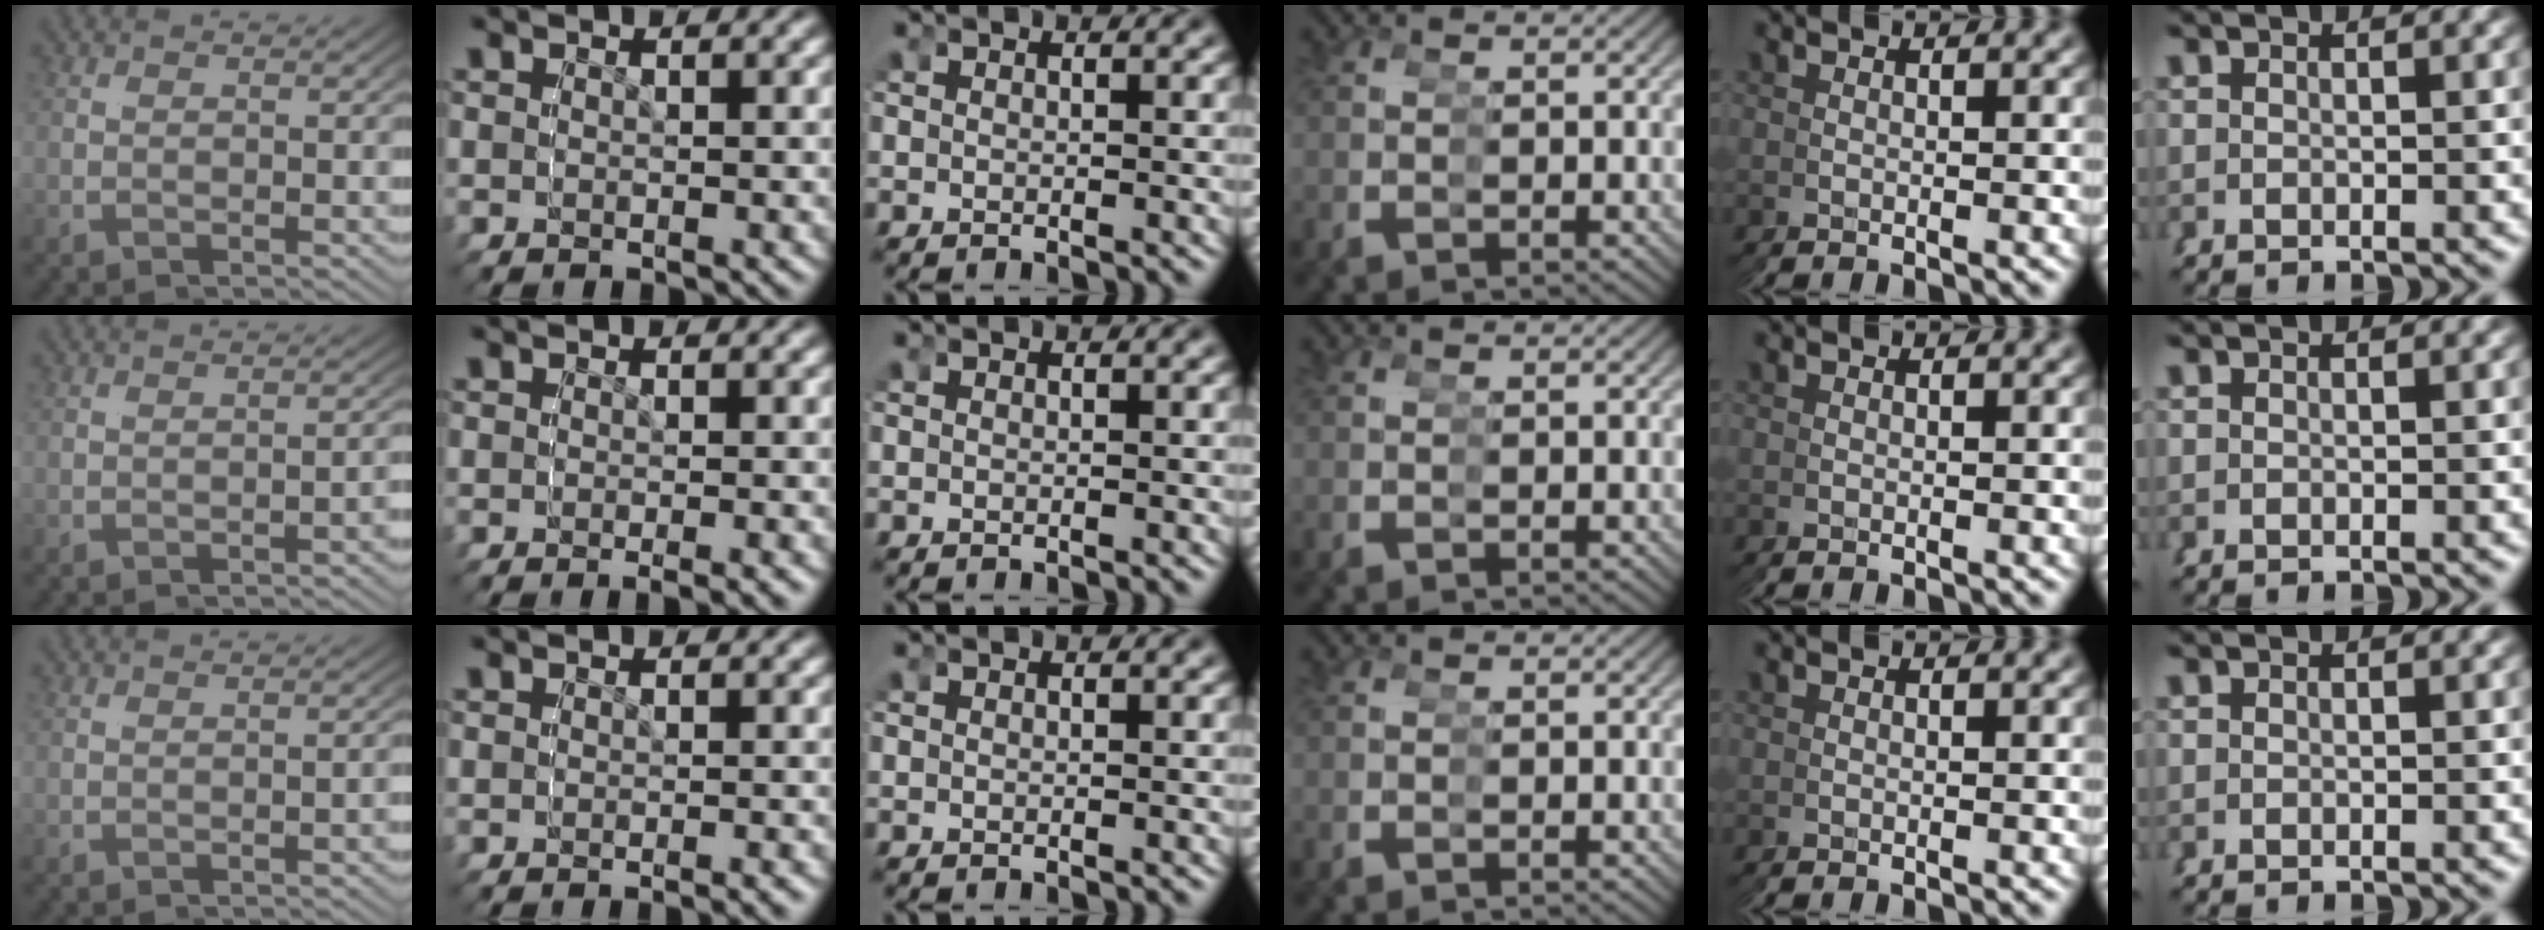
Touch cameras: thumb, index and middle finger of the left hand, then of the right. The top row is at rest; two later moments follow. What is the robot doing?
{"motion": "grasp_and_lifting", "object": "cup"}